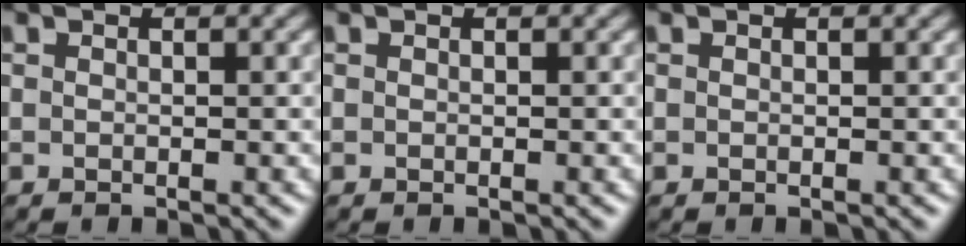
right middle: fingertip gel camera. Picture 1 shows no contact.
{"total": 0.0}
{"total": 0.0}